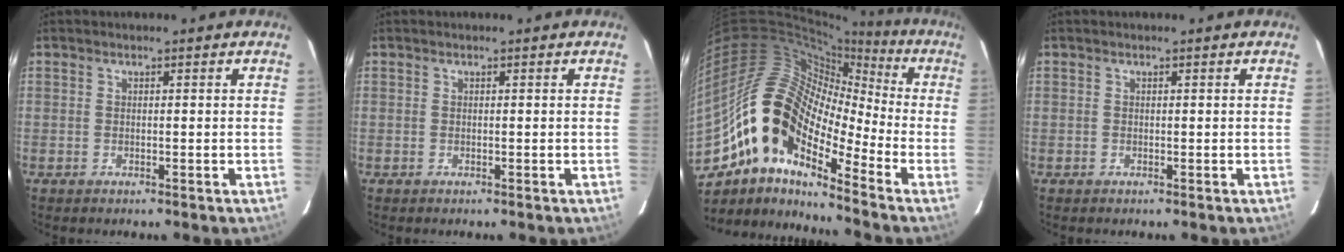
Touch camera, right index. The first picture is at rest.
{"total": 0.0}
{"total": 16.8, "force": [-9.2, 6.5, 12.4], "torque": [-0.233, 0.055, -0.162]}
{"total": 0.0}